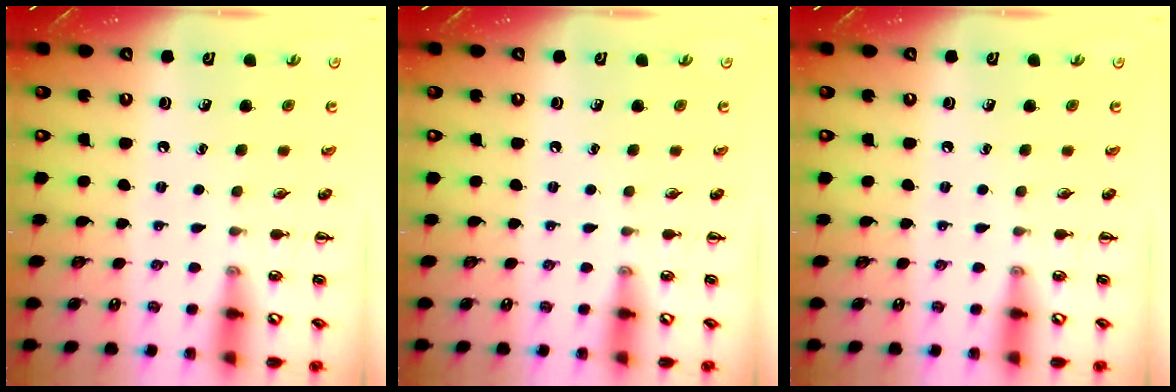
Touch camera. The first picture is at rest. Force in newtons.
{"total": 0.0}
{"total": 0.0}